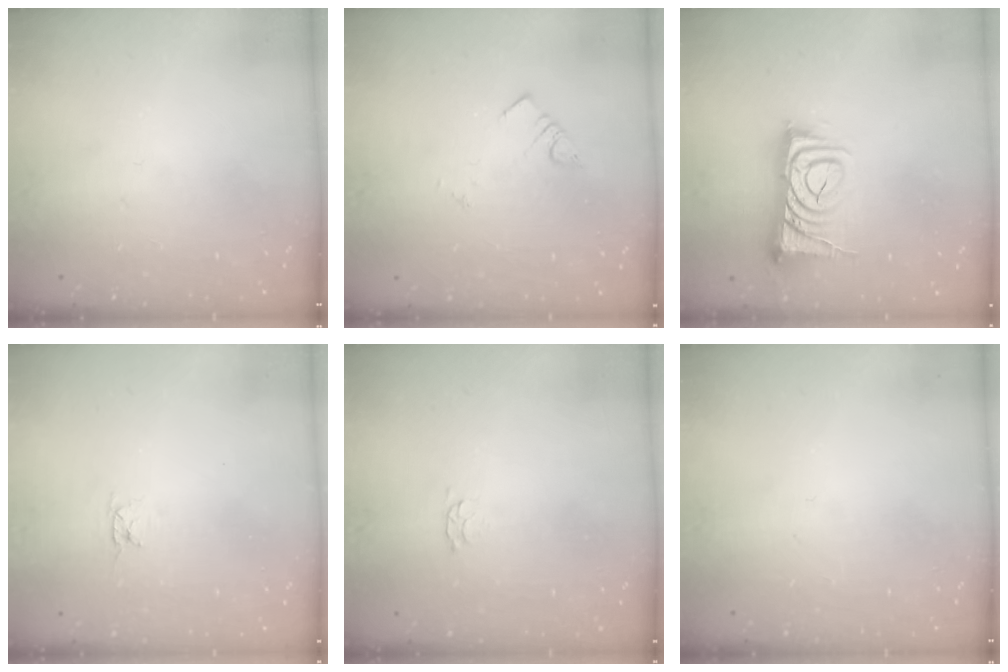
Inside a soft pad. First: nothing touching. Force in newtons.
{"total": 1.9, "press": 1.9, "slide": 0.1}
{"total": 10.2, "press": 10.2, "slide": 1.1}
{"total": 2.8, "press": 2.8, "slide": 0.3}
{"total": 2.8, "press": 2.7, "slide": 0.5}
{"total": 0.0}